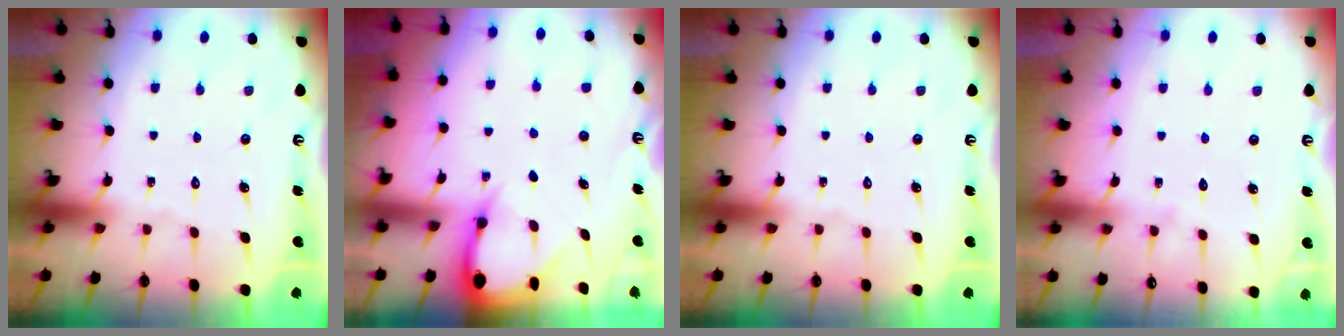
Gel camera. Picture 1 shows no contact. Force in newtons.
{"total": 3.1, "press": 3.1, "slide": 0.3}
{"total": 0.0}
{"total": 2.6, "press": 2.6, "slide": 0.3}